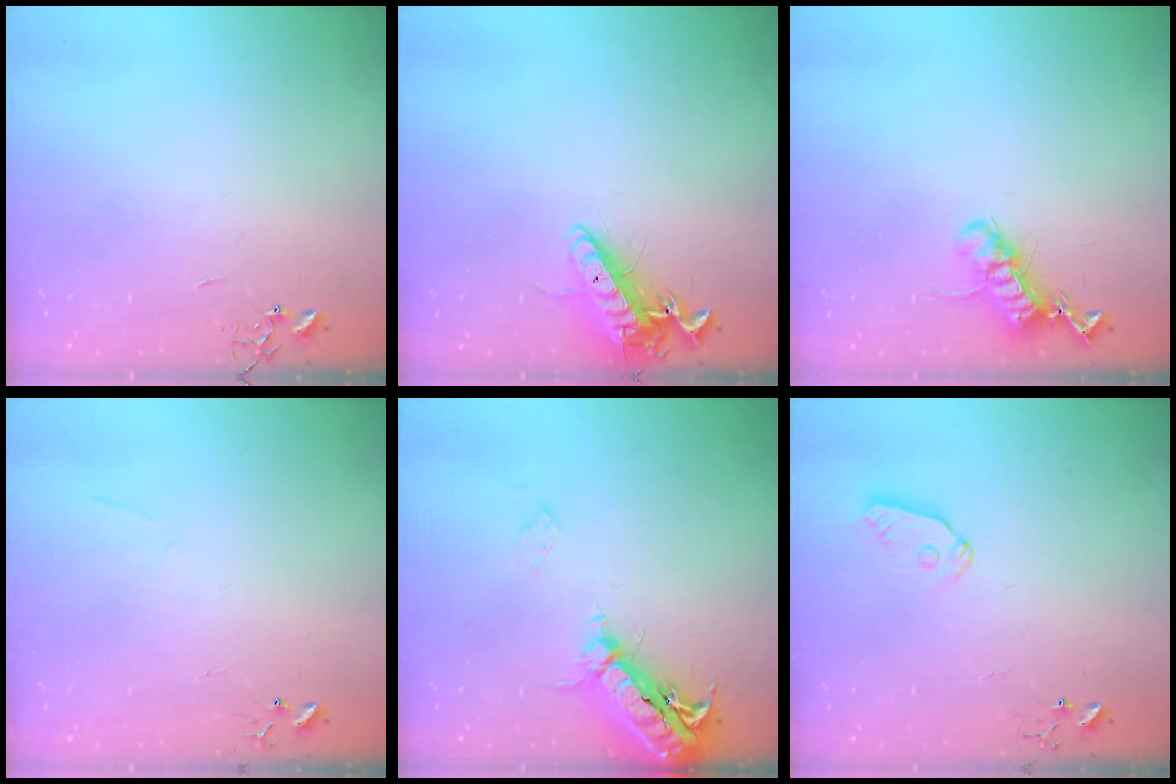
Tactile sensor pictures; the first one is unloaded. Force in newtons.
{"total": 13.9, "press": 13.9, "slide": 1.3}
{"total": 13.3, "press": 13.3, "slide": 0.3}
{"total": 4.4, "press": 4.4, "slide": 0.4}
{"total": 17.6, "press": 17.3, "slide": 3.5}
{"total": 6.5, "press": 6.5, "slide": 0.2}